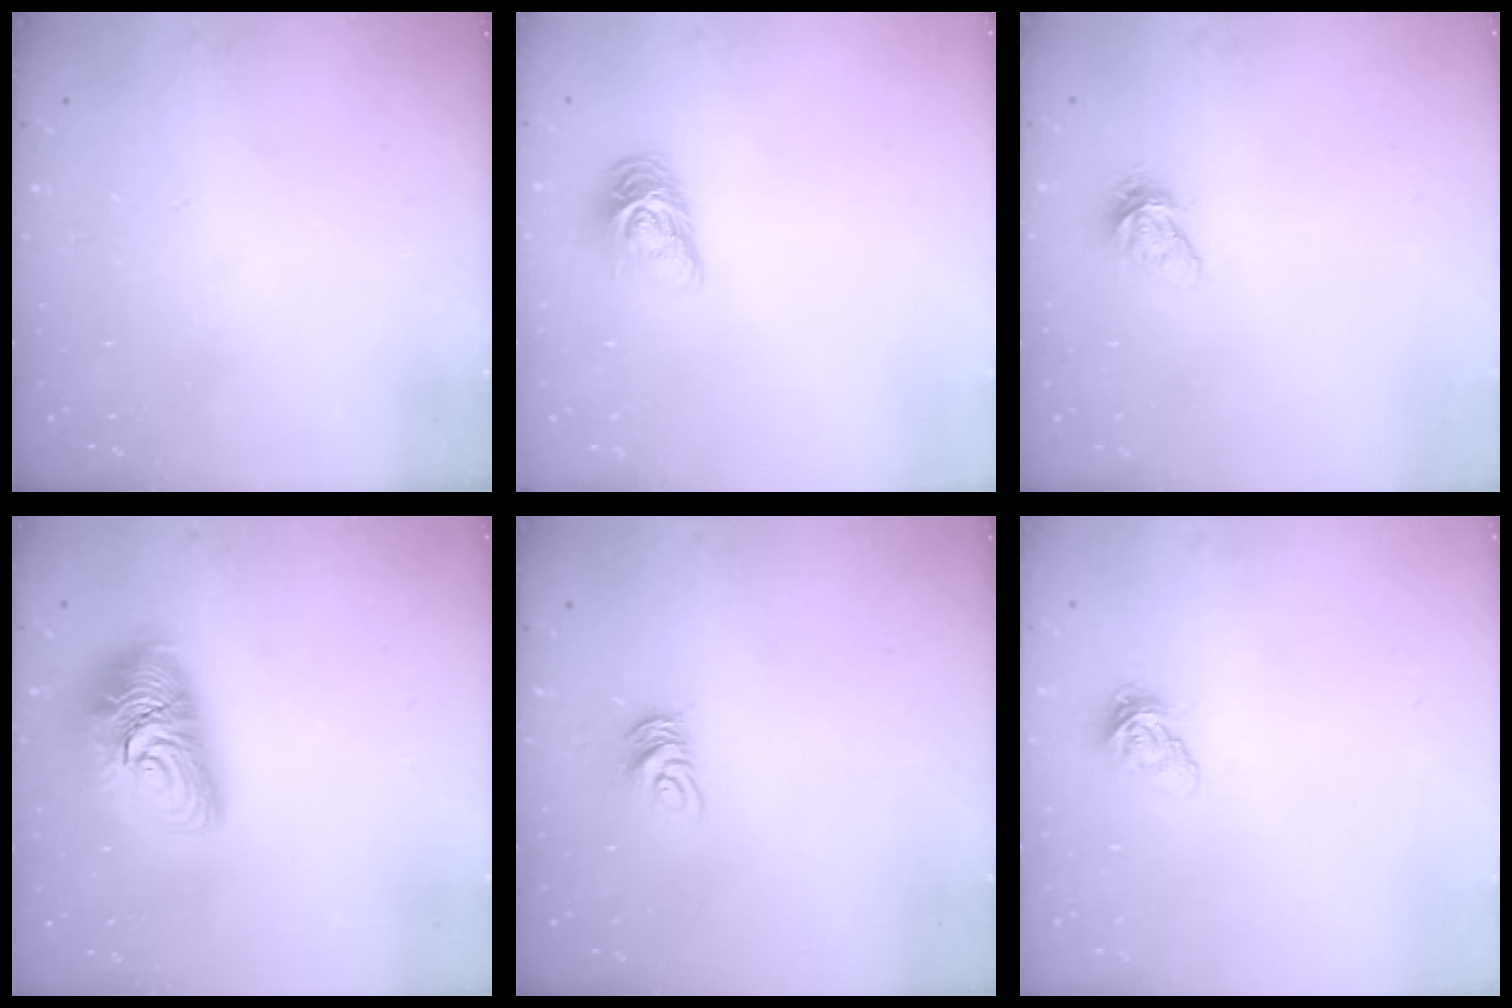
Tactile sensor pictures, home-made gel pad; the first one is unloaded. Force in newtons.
{"total": 8.6, "press": 8.6, "slide": 0.6}
{"total": 6.0, "press": 5.9, "slide": 0.5}
{"total": 17.9, "press": 17.8, "slide": 1.3}
{"total": 7.5, "press": 7.5, "slide": 0.5}
{"total": 6.2, "press": 6.1, "slide": 0.4}